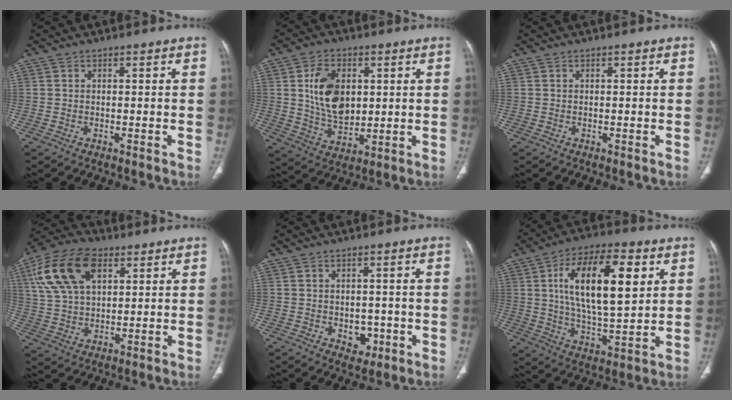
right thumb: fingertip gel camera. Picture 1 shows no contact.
{"total": 12.1, "force": [2.4, 7.9, 8.9], "torque": [-0.136, -0.017, 0.052]}
{"total": 0.0}
{"total": 16.0, "force": [6.5, 9.2, 11.4], "torque": [-0.216, 0.003, 0.120]}
{"total": 4.1, "force": [-1.0, 3.2, 2.4], "torque": [-0.011, 0.004, -0.006]}
{"total": 19.5, "force": [5.5, 8.1, 16.9], "torque": [-0.270, -0.012, 0.093]}